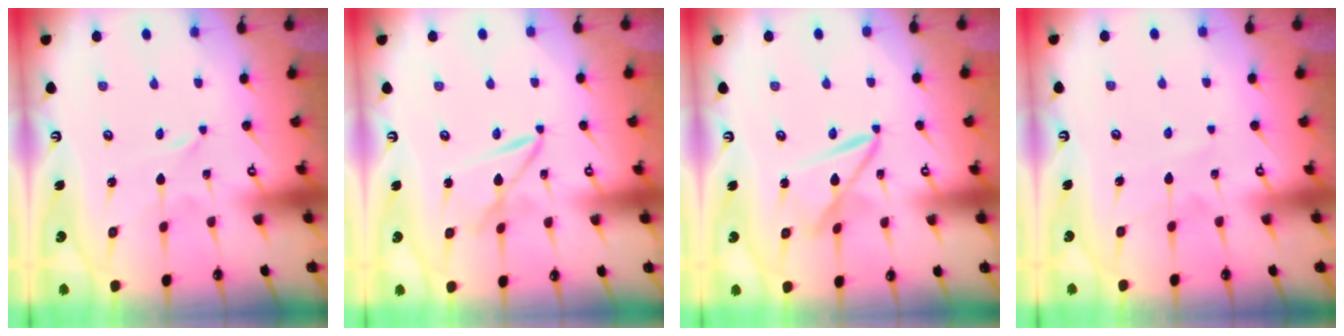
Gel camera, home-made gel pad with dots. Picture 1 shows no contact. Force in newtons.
{"total": 6.0, "press": 6.0, "slide": 0.5}
{"total": 8.8, "press": 8.7, "slide": 0.7}
{"total": 3.5, "press": 3.4, "slide": 0.3}